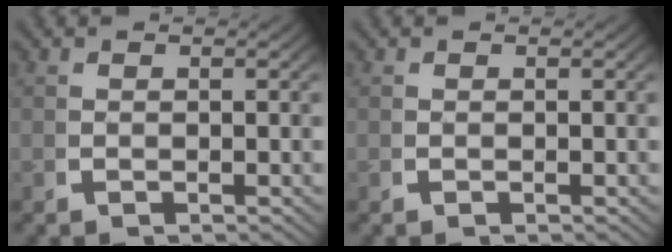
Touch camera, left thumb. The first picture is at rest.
{"total": 0.0}